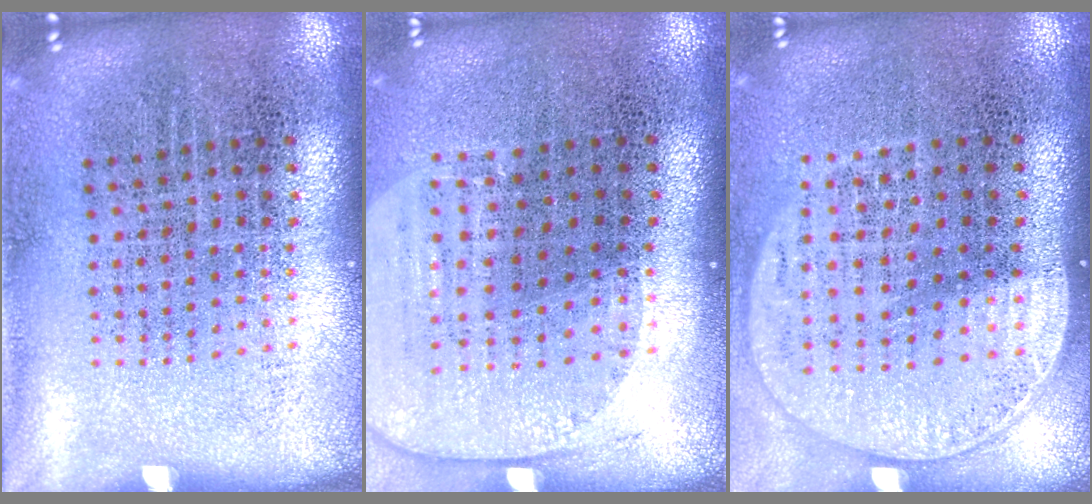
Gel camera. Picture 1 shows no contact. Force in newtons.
{"total": 1.6, "press": 1.4, "slide": 0.7}
{"total": 1.6, "press": 1.4, "slide": 0.7}